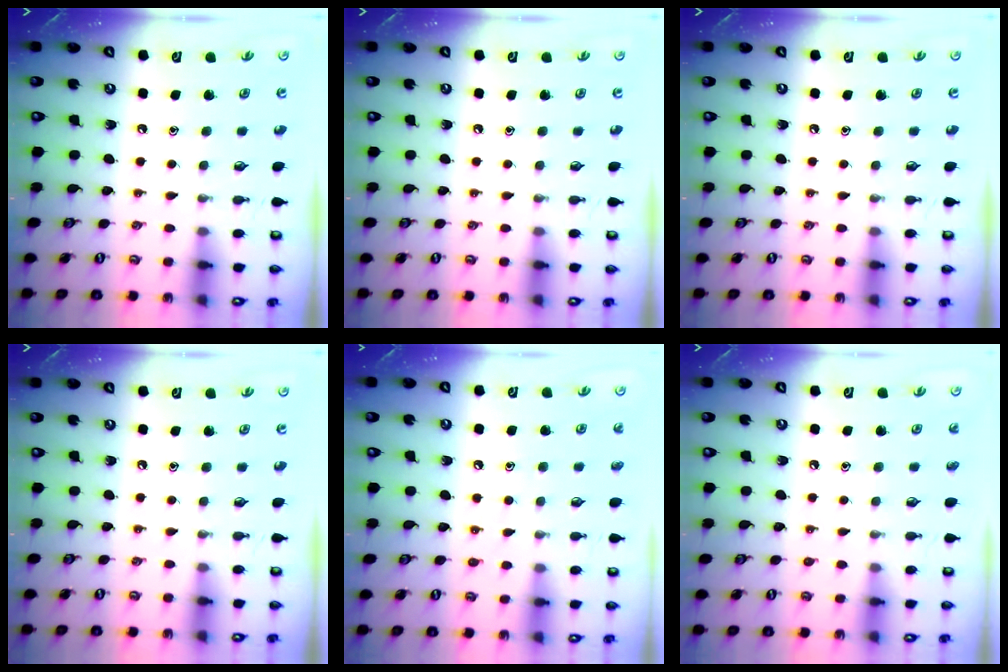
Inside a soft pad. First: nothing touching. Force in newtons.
{"total": 0.0}
{"total": 0.0}
{"total": 0.0}
{"total": 6.6, "press": 6.6, "slide": 0.6}
{"total": 1.7, "press": 1.7, "slide": 0.2}